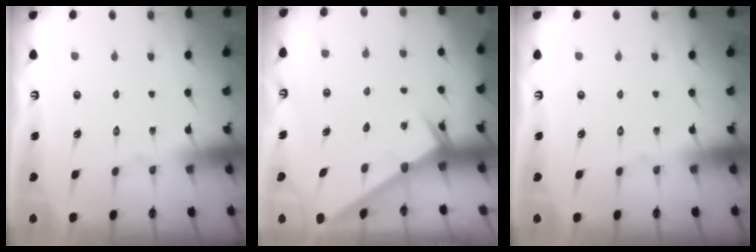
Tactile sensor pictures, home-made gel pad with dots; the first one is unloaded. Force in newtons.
{"total": 2.6, "press": 2.6, "slide": 0.0}
{"total": 0.0}